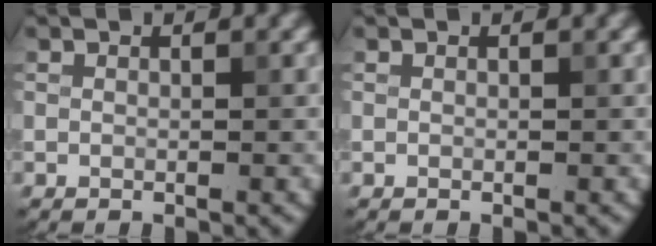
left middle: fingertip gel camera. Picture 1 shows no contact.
{"total": 0.0}